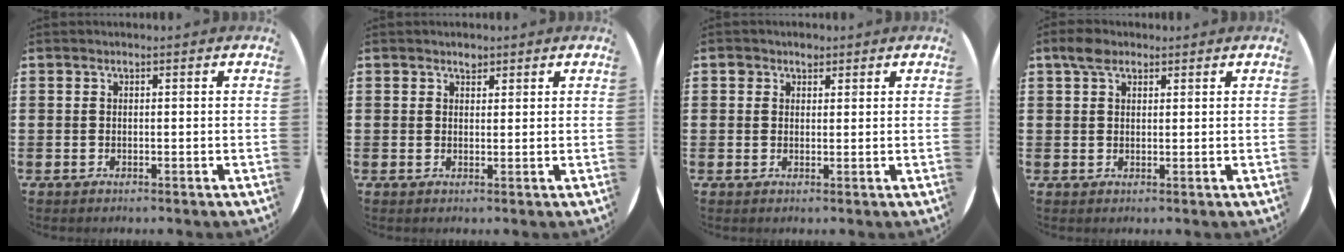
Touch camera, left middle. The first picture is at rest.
{"total": 1.3, "force": [1.1, 0.6, 0.3], "torque": [0.009, -0.004, 0.017]}
{"total": 1.7, "force": [1.3, 1.1, 0.3], "torque": [0.009, -0.002, 0.022]}
{"total": 3.0, "force": [2.2, 1.6, 1.4], "torque": [-0.015, 0.002, 0.038]}